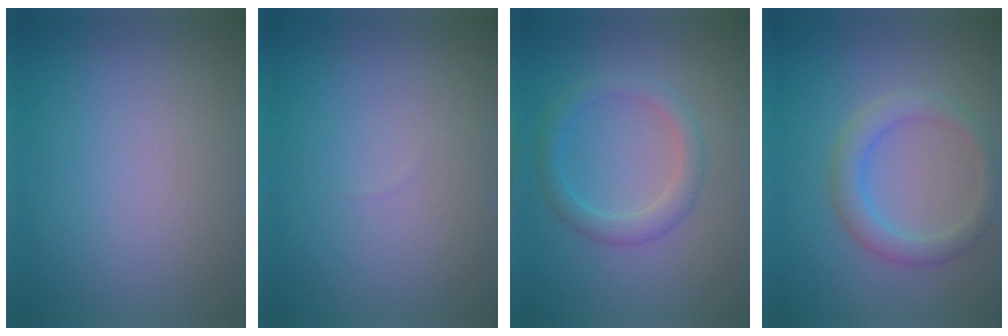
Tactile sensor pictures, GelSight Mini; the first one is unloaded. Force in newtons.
{"total": 0.0}
{"total": 2.4, "press": 2.4, "slide": 0.2}
{"total": 3.0, "press": 3.0, "slide": 0.0}